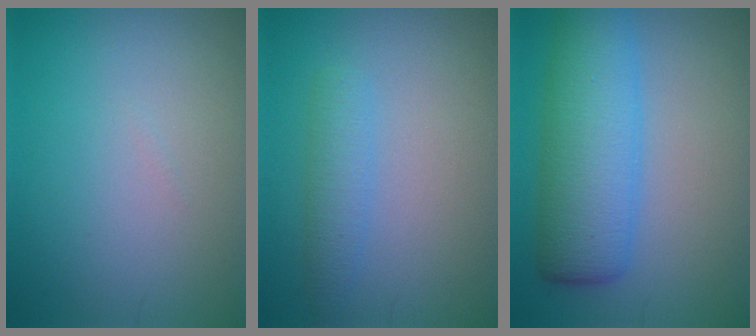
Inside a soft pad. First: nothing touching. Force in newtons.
{"total": 2.2, "press": 2.2, "slide": 0.1}
{"total": 7.8, "press": 7.8, "slide": 0.1}